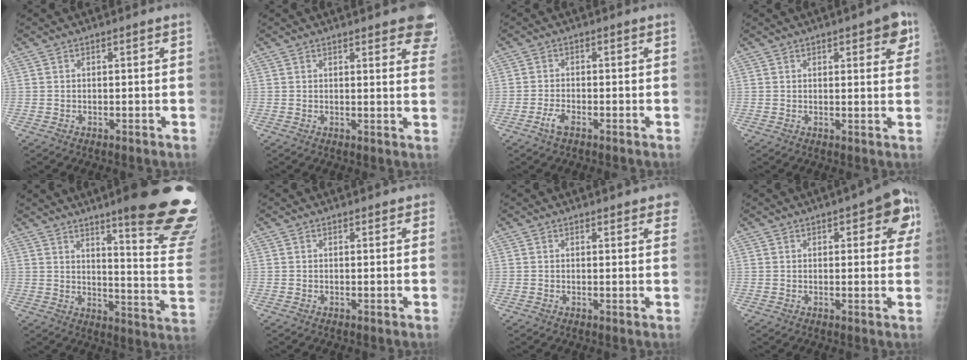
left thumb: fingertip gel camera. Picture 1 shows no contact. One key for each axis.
{"total": 10.4, "fx": 7.3, "fy": 2.8, "fz": 6.9, "tx": -0.054, "ty": -0.025, "tz": 0.069}
{"total": 2.6, "fx": -1.6, "fy": 1.0, "fz": 1.7, "tx": -0.040, "ty": 0.009, "tz": -0.032}
{"total": 6.5, "fx": 3.2, "fy": 2.4, "fz": 5.1, "tx": -0.037, "ty": -0.009, "tz": 0.033}
{"total": 23.2, "fx": 16.1, "fy": 2.5, "fz": 16.5, "tx": -0.183, "ty": -0.110, "tz": 0.208}
{"total": 1.4, "fx": 1.1, "fy": 0.7, "fz": 0.5, "tx": 0.008, "ty": -0.001, "tz": 0.009}
{"total": 4.6, "fx": 3.7, "fy": 1.6, "fz": 2.3, "tx": 0.001, "ty": -0.007, "tz": 0.038}
{"total": 9.6, "fx": 3.8, "fy": 4.0, "fz": 7.8, "tx": -0.053, "ty": -0.003, "tz": 0.036}